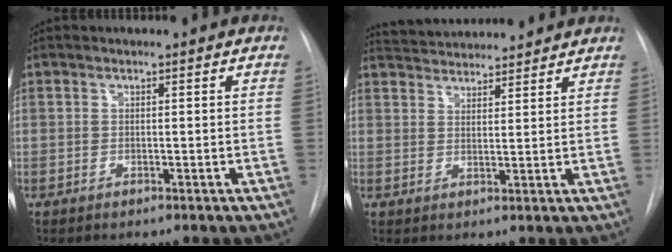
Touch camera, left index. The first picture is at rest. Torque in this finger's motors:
{"motor_torque": [-0.31, -0.99, 0.13, 0.05]}